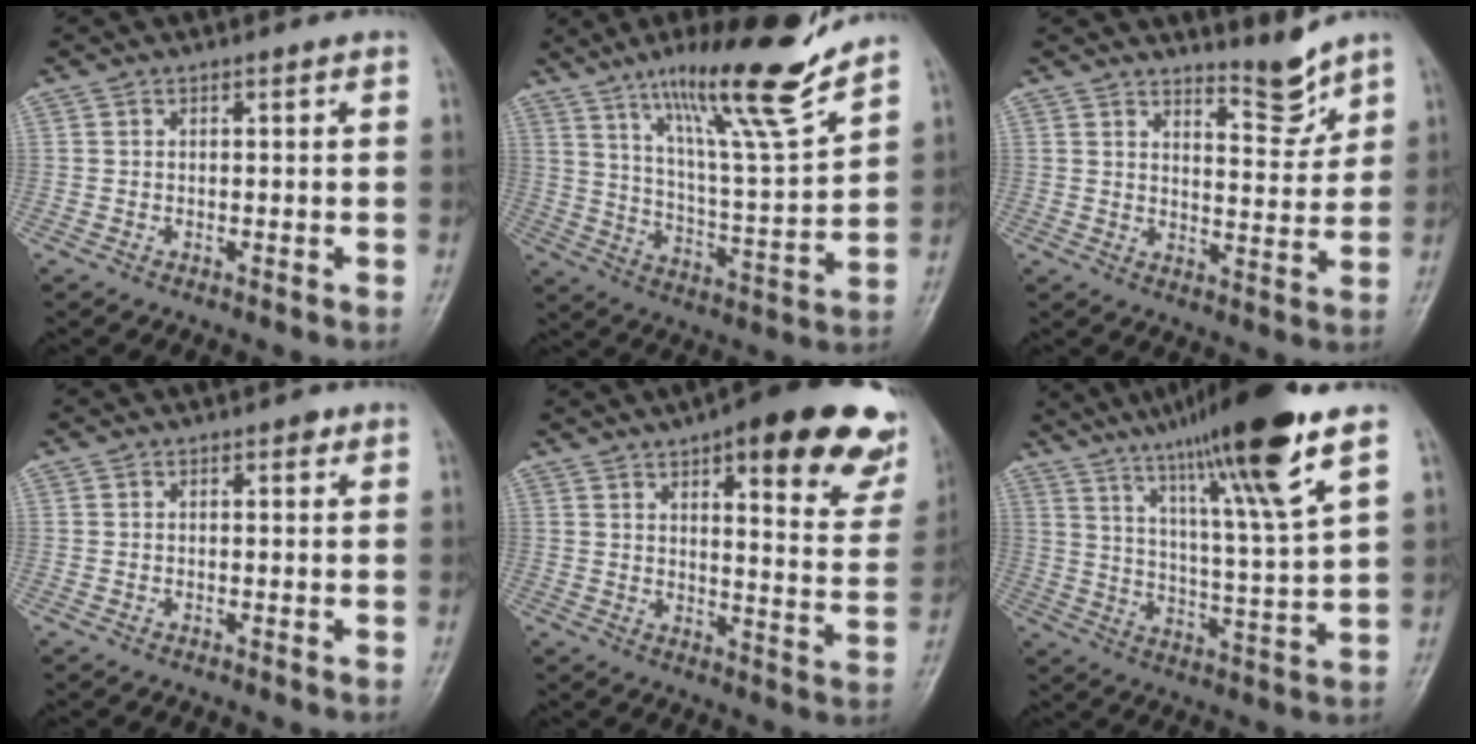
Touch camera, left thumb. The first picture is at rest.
{"total": 19.0, "force": [13.8, 1.6, 13.0], "torque": [-0.192, -0.080, 0.233]}
{"total": 5.4, "force": [5.0, 0.8, 2.0], "torque": [-0.017, -0.056, 0.086]}
{"total": 0.9, "force": [0.4, 0.5, 0.6], "torque": [-0.002, 0.000, 0.003]}
{"total": 24.6, "force": [14.6, 7.5, 18.3], "torque": [-0.193, -0.047, 0.178]}
{"total": 19.9, "force": [12.8, 0.6, 15.3], "torque": [-0.241, -0.051, 0.211]}